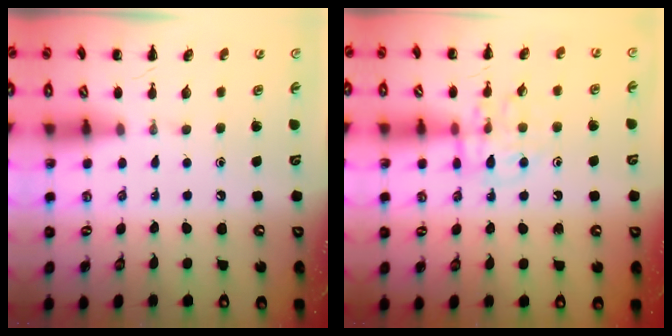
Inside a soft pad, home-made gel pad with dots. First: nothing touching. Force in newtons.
{"total": 11.4, "press": 11.4, "slide": 0.7}